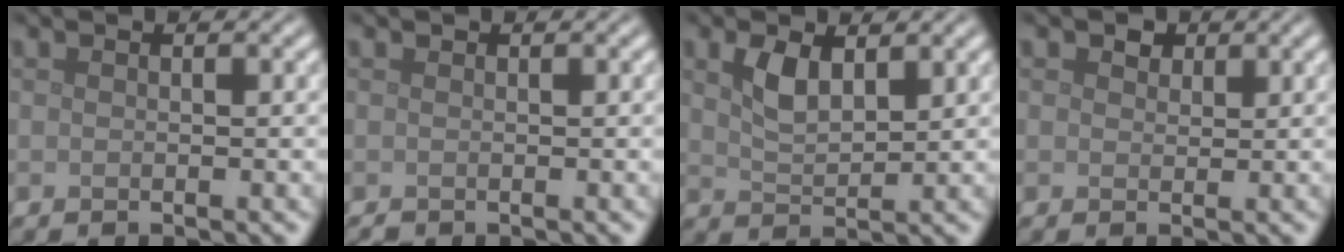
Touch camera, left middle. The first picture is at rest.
{"total": 0.0}
{"total": 2.9, "force": [1.5, 1.3, 2.1], "torque": [-0.048, 0.000, 0.034]}
{"total": 1.4, "force": [0.8, 1.0, 0.6], "torque": [-0.009, -0.001, 0.009]}